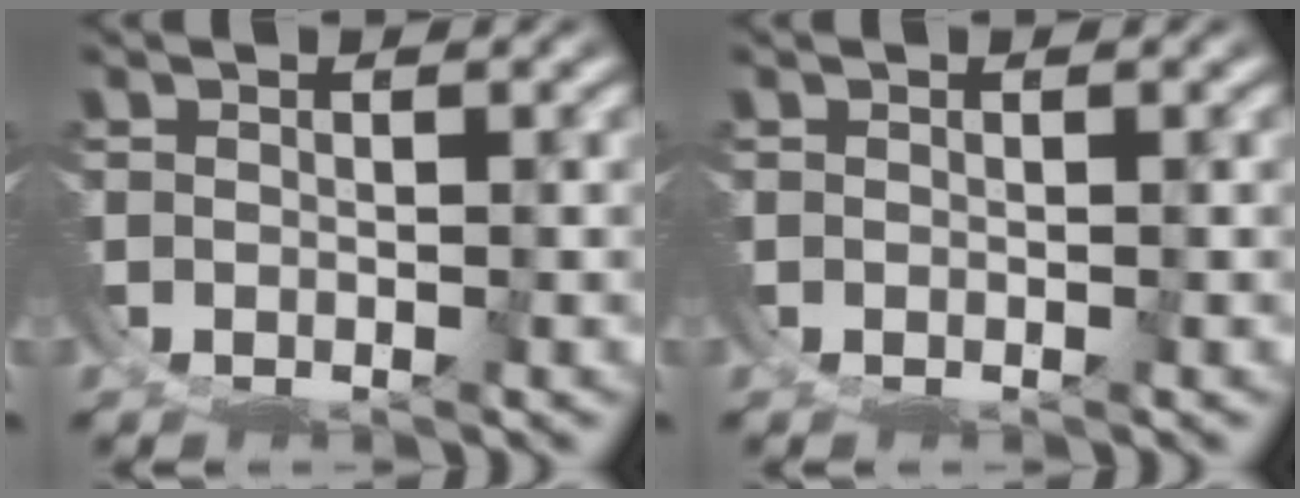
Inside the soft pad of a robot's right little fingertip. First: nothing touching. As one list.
[{"total": 0.0}]